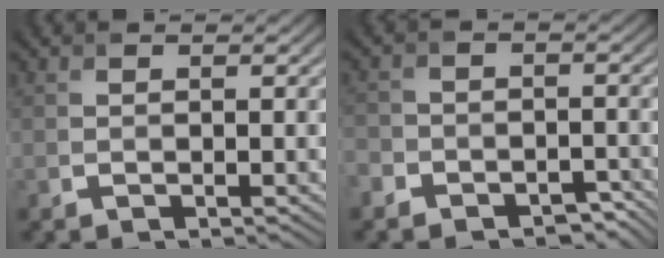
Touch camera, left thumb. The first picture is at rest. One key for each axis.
{"total": 5.5, "fx": -4.5, "fy": 3.2, "fz": 1.0, "tx": -0.011, "ty": -0.004, "tz": -0.069}